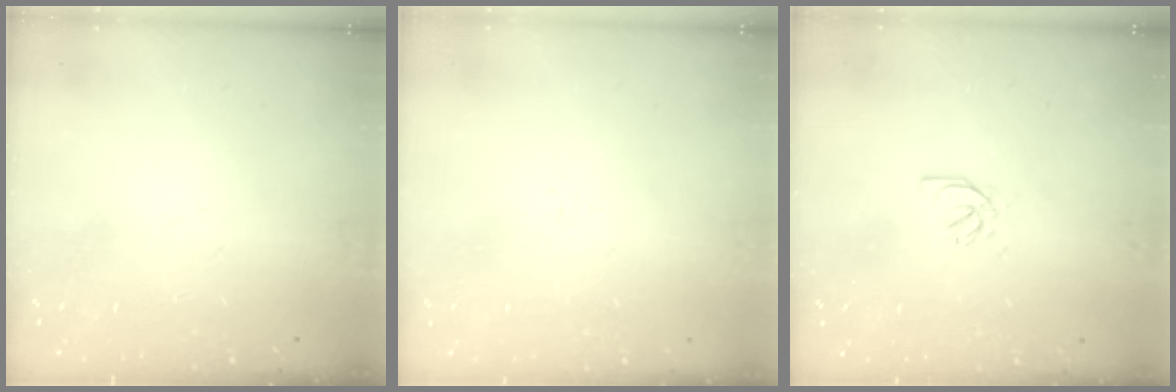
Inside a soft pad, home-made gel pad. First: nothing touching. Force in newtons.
{"total": 1.6, "press": 1.5, "slide": 0.3}
{"total": 2.6, "press": 2.6, "slide": 0.4}